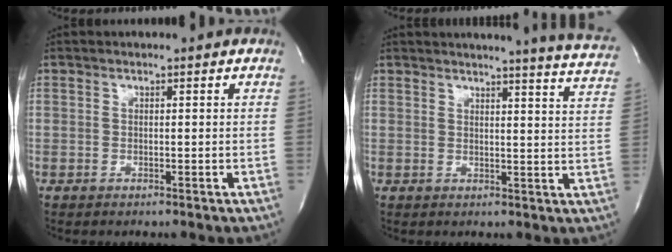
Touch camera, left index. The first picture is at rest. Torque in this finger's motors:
{"motor_torque": [0.16, -0.23, 0.38, 0.06]}